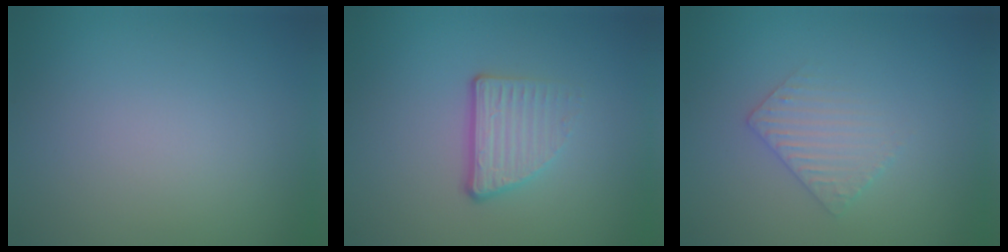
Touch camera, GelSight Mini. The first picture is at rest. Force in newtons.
{"total": 3.5, "press": 2.5, "slide": 2.5}
{"total": 2.2, "press": 2.2, "slide": 0.5}